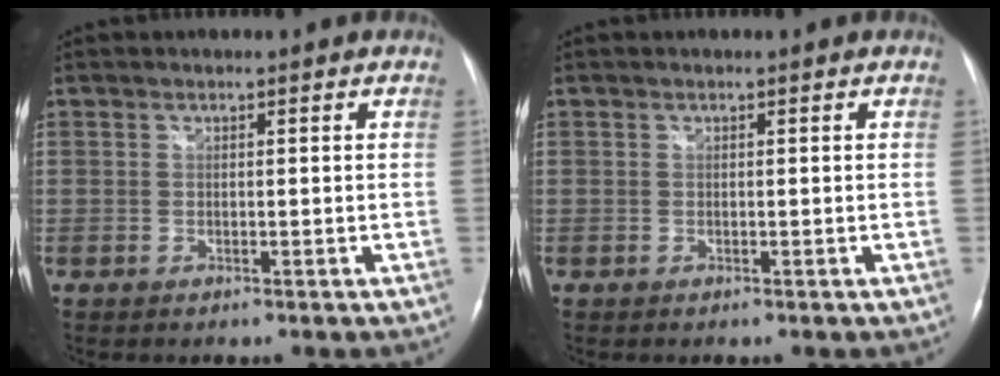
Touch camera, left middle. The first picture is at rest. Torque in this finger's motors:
{"motor_torque": [-0.06, -0.05, 0.01, 0.01]}